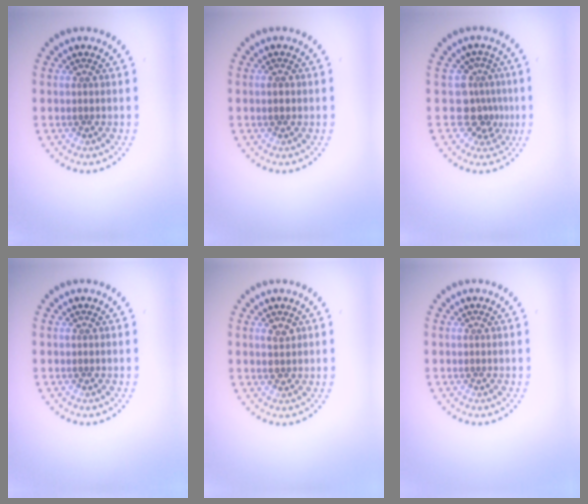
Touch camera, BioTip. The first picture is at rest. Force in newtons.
{"total": 1.3, "press": 1.2, "slide": 0.1}
{"total": 3.2, "press": 2.2, "slide": 2.4}
{"total": 0.0}
{"total": 1.5, "press": 1.4, "slide": 0.3}
{"total": 0.0}